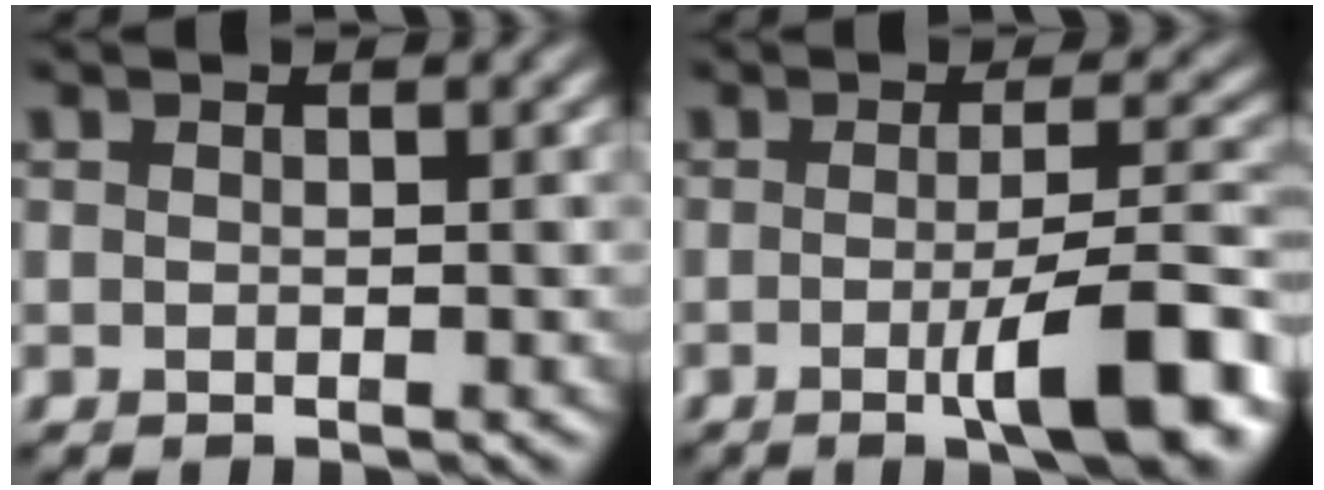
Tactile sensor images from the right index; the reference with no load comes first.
{"total": 8.0, "force": [-2.5, 1.6, 7.4], "torque": [-0.102, 0.005, -0.041]}